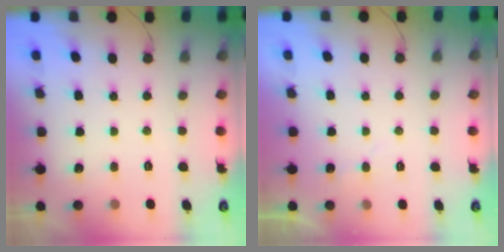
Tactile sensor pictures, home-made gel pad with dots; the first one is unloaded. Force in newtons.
{"total": 5.2, "press": 5.2, "slide": 0.5}